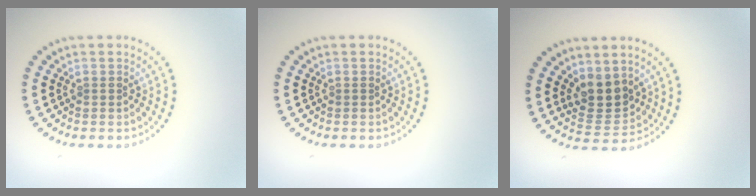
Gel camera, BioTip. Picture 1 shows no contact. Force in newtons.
{"total": 0.0}
{"total": 3.6, "press": 3.3, "slide": 1.6}